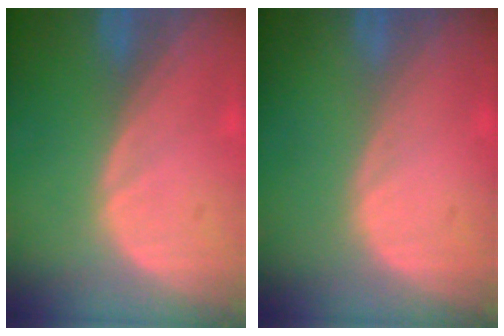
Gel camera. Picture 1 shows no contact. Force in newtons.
{"total": 0.0}